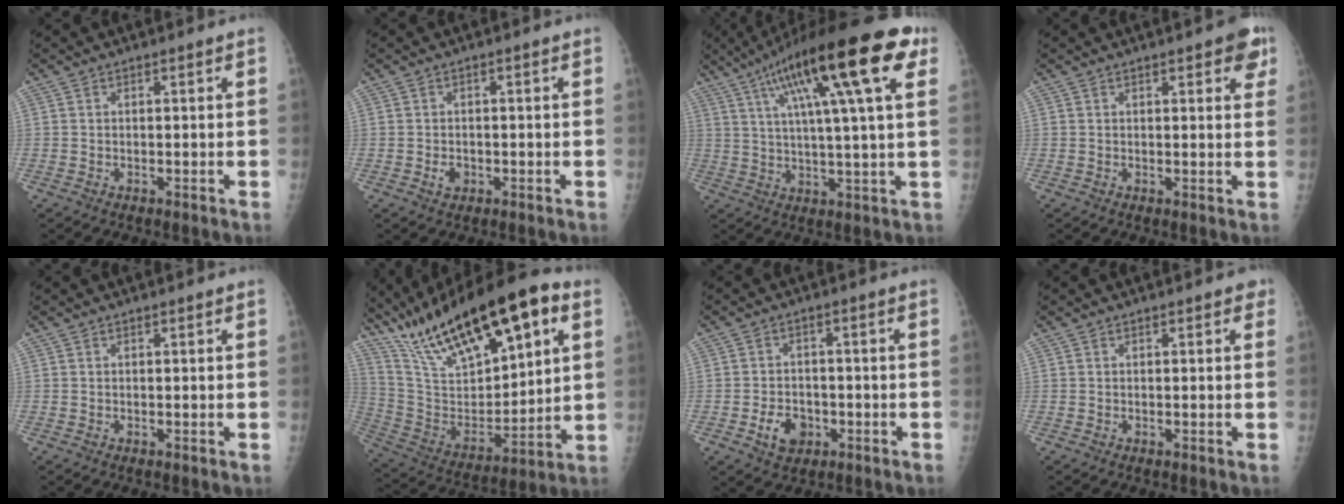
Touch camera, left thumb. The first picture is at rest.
{"total": 2.0, "force": [-0.7, 1.5, 1.1], "torque": [-0.011, 0.003, -0.008]}
{"total": 23.3, "force": [10.6, 4.6, 20.3], "torque": [-0.319, 0.009, 0.161]}
{"total": 5.2, "force": [2.7, 1.9, 4.0], "torque": [-0.024, -0.007, 0.024]}
{"total": 0.0}
{"total": 28.9, "force": [16.0, 10.7, 21.5], "torque": [-0.344, -0.023, 0.287]}
{"total": 5.7, "force": [-2.3, 4.2, 3.1], "torque": [-0.037, 0.014, -0.033]}
{"total": 0.8, "force": [0.4, 0.5, 0.5], "torque": [0.005, 0.001, -0.001]}